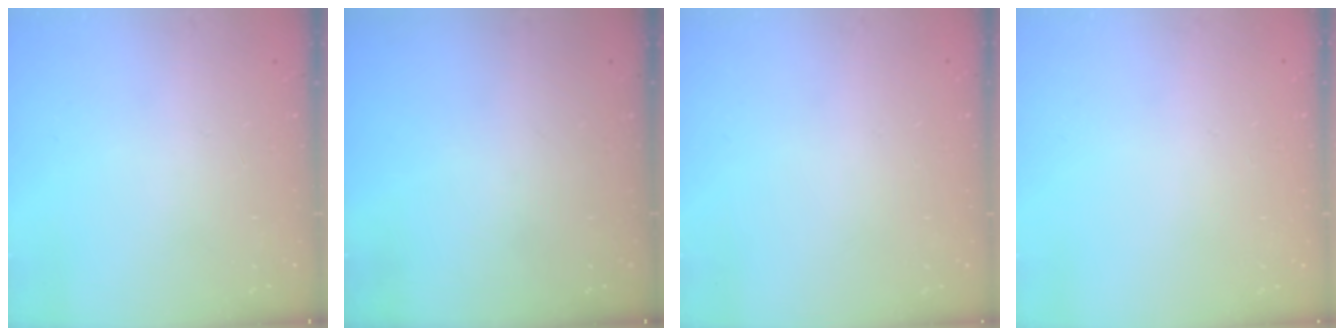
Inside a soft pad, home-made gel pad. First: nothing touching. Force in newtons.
{"total": 0.0}
{"total": 0.0}
{"total": 0.0}